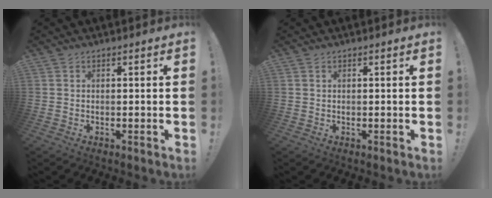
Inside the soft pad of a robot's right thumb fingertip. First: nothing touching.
{"total": 0.0}